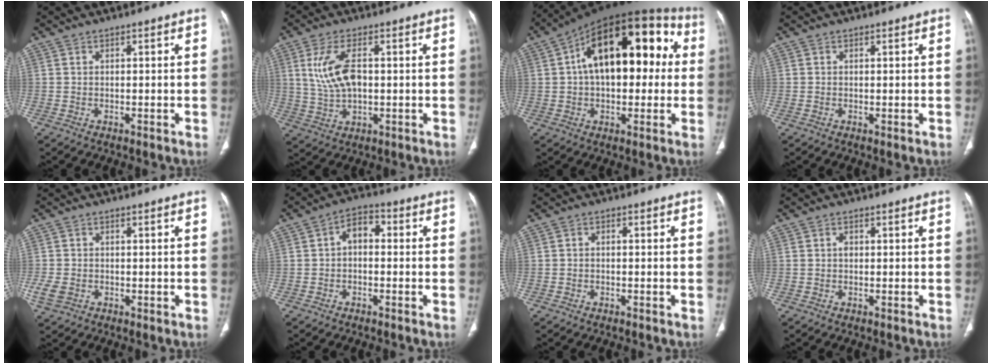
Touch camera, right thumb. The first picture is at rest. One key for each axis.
{"total": 9.2, "fx": 1.5, "fy": 4.7, "fz": 7.8, "tx": -0.160, "ty": 0.002, "tz": 0.036}
{"total": 24.1, "fx": 3.9, "fy": 13.1, "fz": 19.9, "tx": -0.279, "ty": 0.051, "tz": 0.051}
{"total": 0.5, "fx": 0.0, "fy": 0.2, "fz": 0.5, "tx": -0.012, "ty": -0.004, "tz": 0.001}
{"total": 4.4, "fx": -0.7, "fy": 3.3, "fz": 2.8, "tx": -0.067, "ty": 0.001, "tz": -0.006}
{"total": 5.1, "fx": 0.0, "fy": 3.3, "fz": 3.9, "tx": -0.051, "ty": 0.021, "tz": -0.014}
{"total": 0.7, "fx": -0.3, "fy": 0.5, "fz": 0.5, "tx": -0.006, "ty": 0.002, "tz": -0.009}
{"total": 1.1, "fx": 0.1, "fy": 0.8, "fz": 0.7, "tx": -0.009, "ty": 0.003, "tz": 0.001}